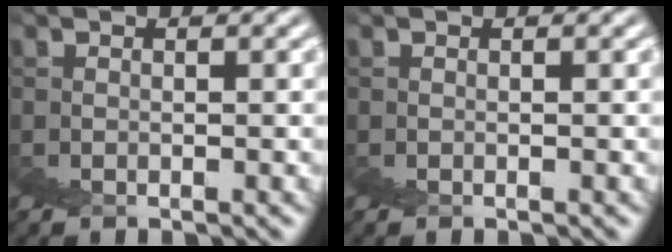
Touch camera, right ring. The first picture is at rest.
{"total": 0.0}